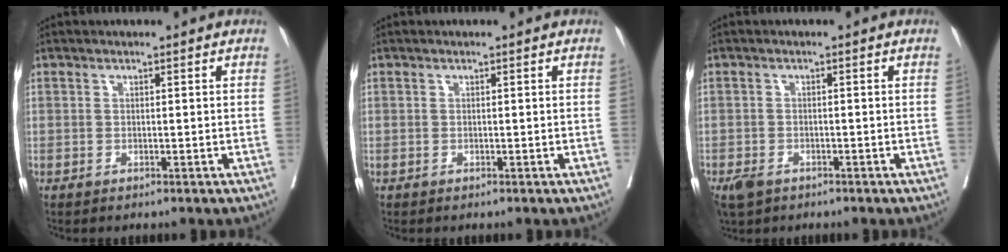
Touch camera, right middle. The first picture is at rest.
{"total": 0.0}
{"total": 3.6, "force": [-2.4, 2.1, 1.7], "torque": [-0.033, -0.005, -0.038]}